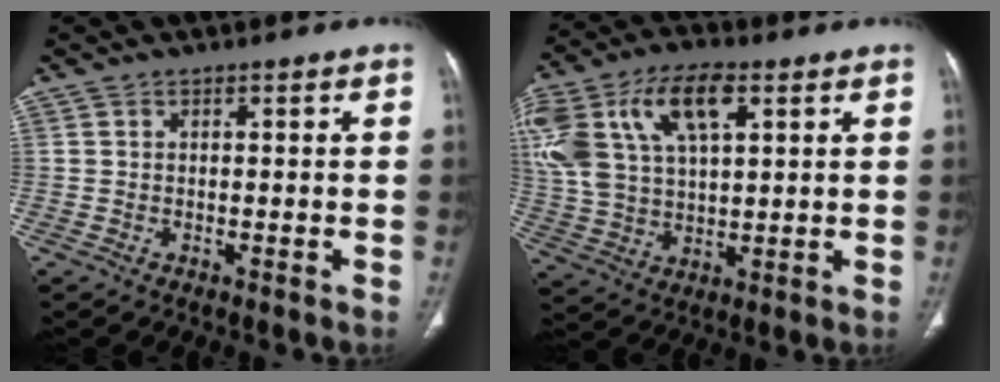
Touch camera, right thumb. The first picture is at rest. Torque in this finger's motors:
{"motor_torque": [1.37, 3.64, 1.80, 0.97, 0.24]}